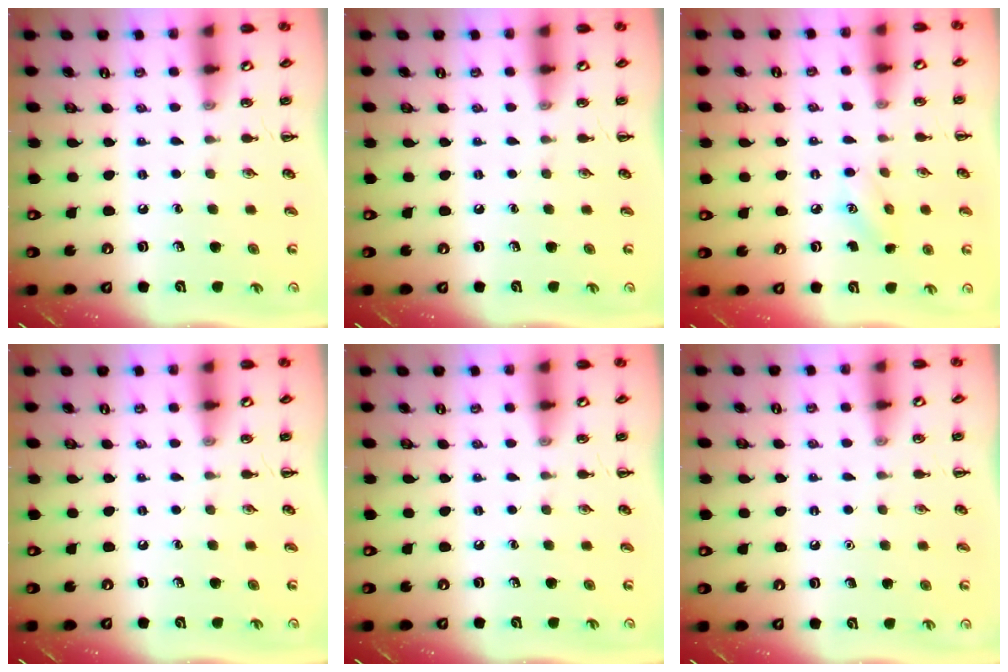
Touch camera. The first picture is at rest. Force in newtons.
{"total": 0.0}
{"total": 6.0, "press": 5.8, "slide": 1.6}
{"total": 0.0}
{"total": 0.0}
{"total": 1.5, "press": 1.5, "slide": 0.1}